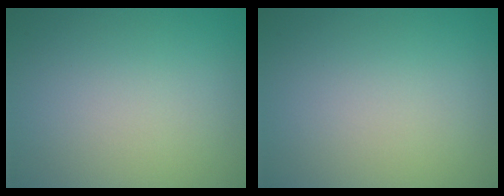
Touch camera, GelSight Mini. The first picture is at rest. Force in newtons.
{"total": 0.0}